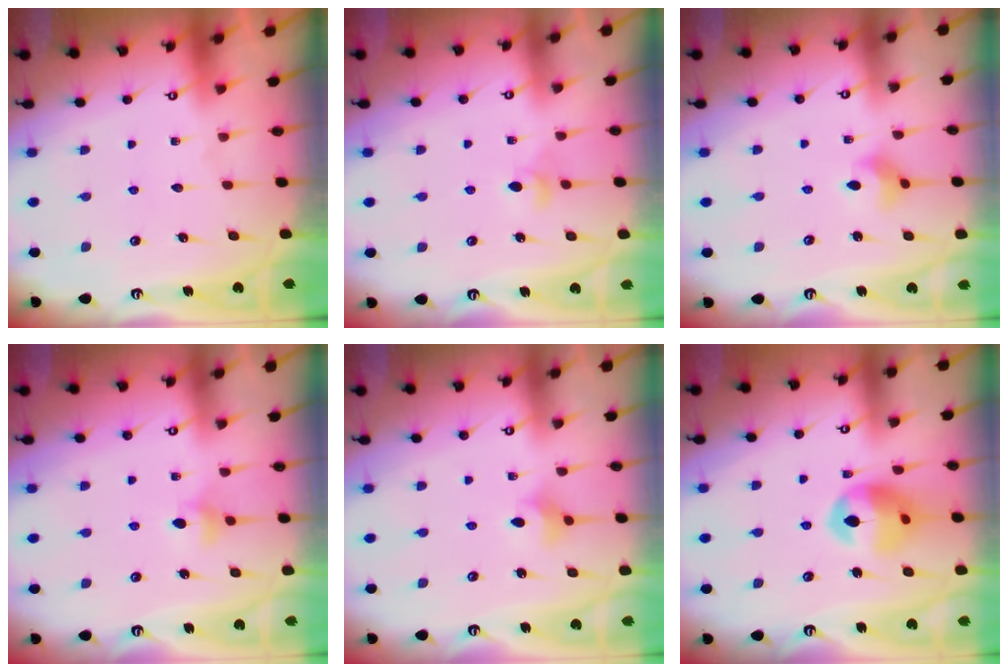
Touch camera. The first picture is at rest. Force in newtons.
{"total": 4.1, "press": 4.0, "slide": 0.9}
{"total": 4.6, "press": 4.5, "slide": 0.7}
{"total": 4.2, "press": 4.1, "slide": 0.7}
{"total": 4.5, "press": 4.5, "slide": 0.6}
{"total": 13.4, "press": 13.3, "slide": 1.9}